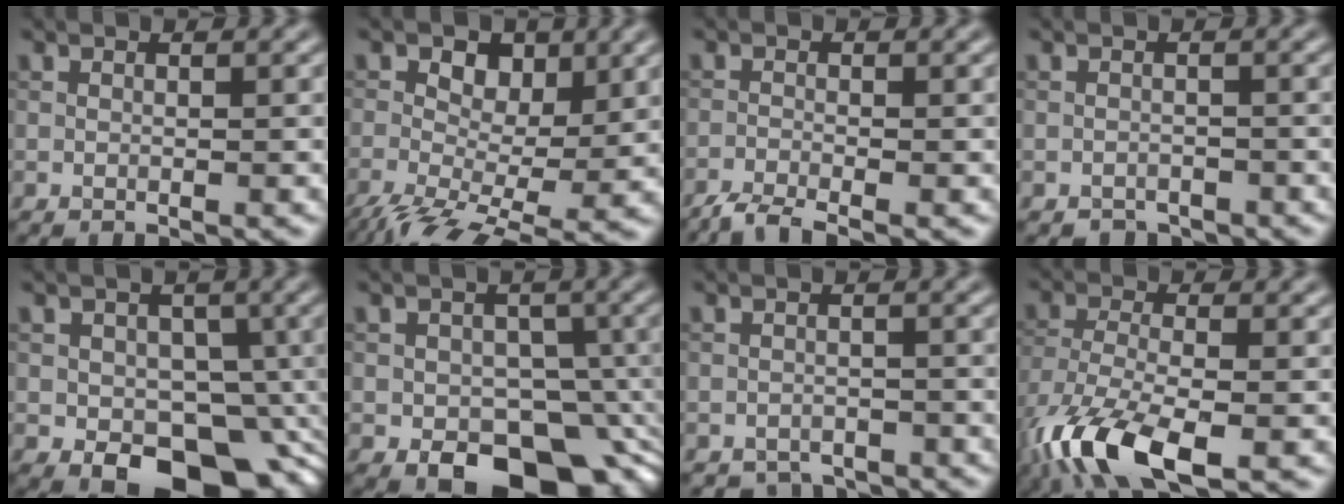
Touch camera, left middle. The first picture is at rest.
{"total": 8.0, "force": [-1.4, 4.5, 6.4], "torque": [-0.108, 0.001, -0.035]}
{"total": 2.6, "force": [-2.1, 0.4, 1.4], "torque": [-0.031, -0.007, -0.052]}
{"total": 1.6, "force": [-1.3, 0.8, 0.0], "torque": [0.009, 0.001, -0.023]}
{"total": 10.0, "force": [-3.0, 6.9, 6.5], "torque": [-0.058, -0.015, -0.041]}
{"total": 10.5, "force": [-4.0, 7.2, 6.6], "torque": [-0.057, -0.020, -0.057]}
{"total": 2.4, "force": [-2.1, 1.2, 0.1], "torque": [0.011, -0.002, -0.034]}
{"total": 9.9, "force": [-5.4, 3.8, 7.4], "torque": [-0.165, -0.021, -0.108]}